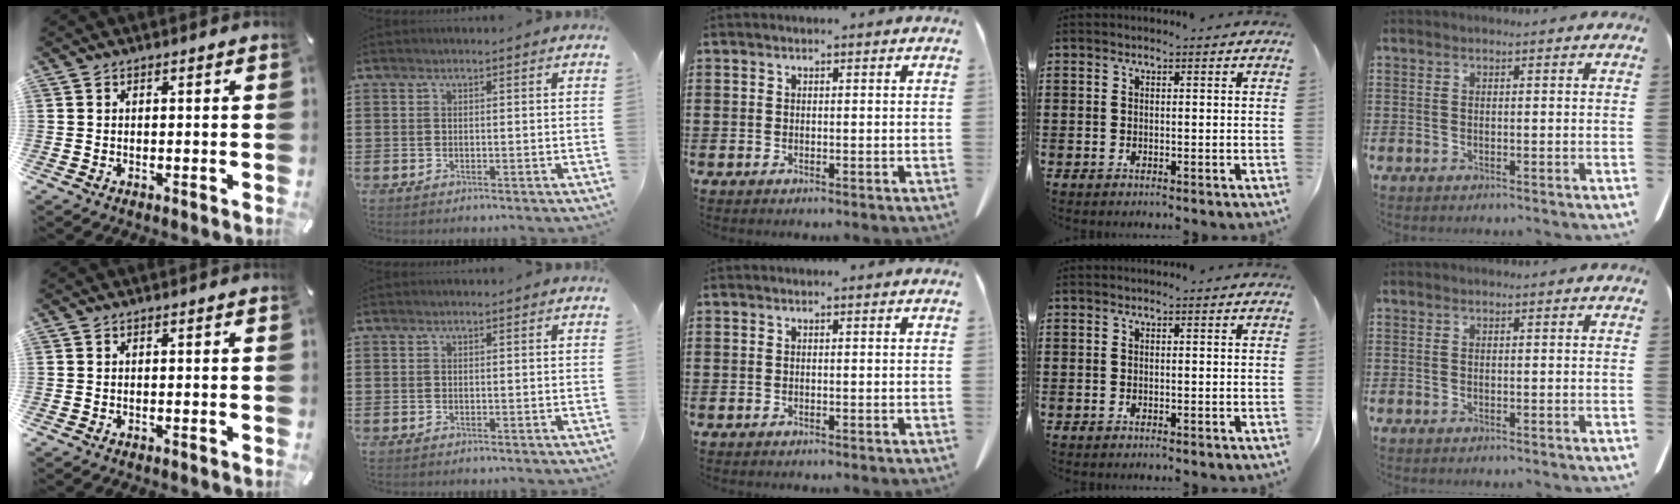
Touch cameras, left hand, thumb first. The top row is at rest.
{}